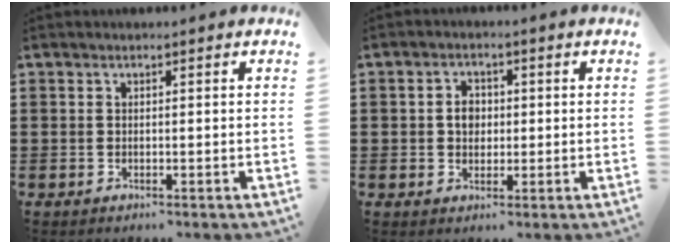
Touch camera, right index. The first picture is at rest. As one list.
[{"total": 3.0, "force": [0.1, 2.3, 2.0], "torque": [-0.043, 0.009, 0.000]}]